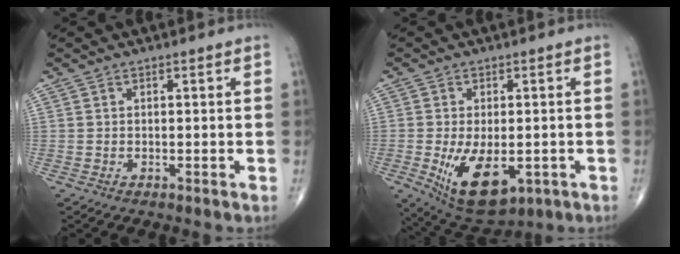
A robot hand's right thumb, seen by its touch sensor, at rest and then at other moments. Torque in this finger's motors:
{"motor_torque": [0.12, 0.38, 0.78, 0.50, 0.26]}